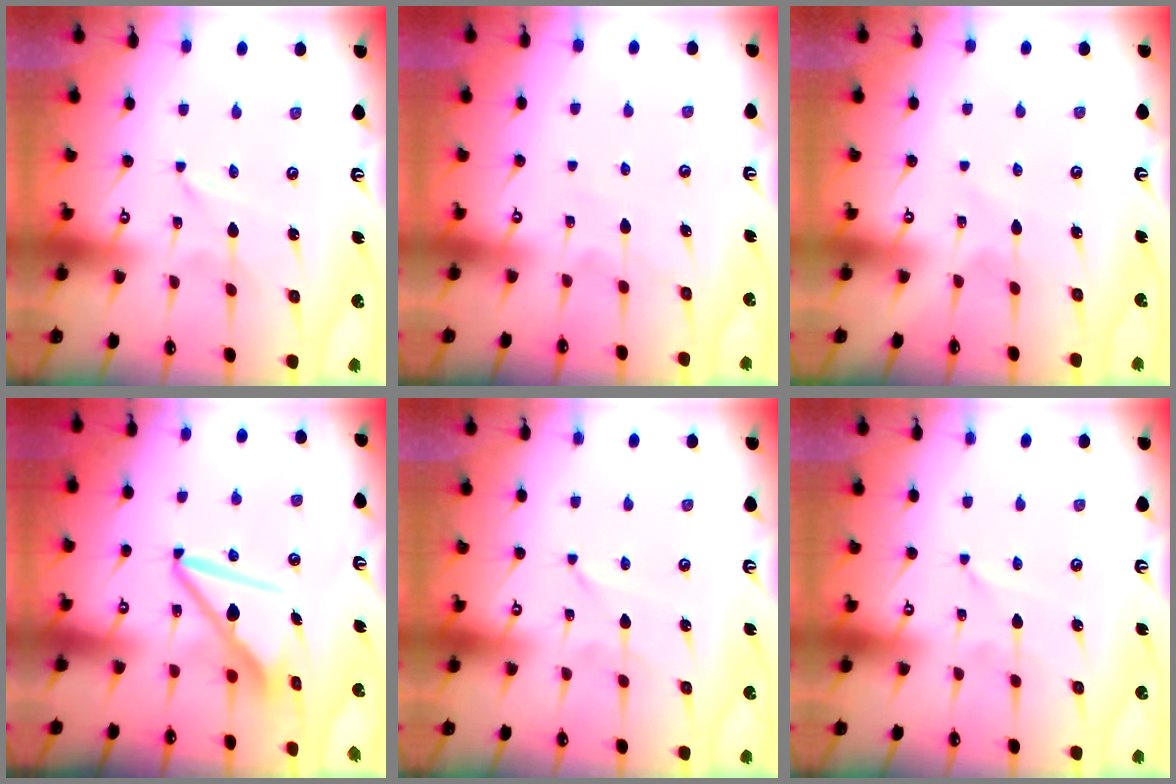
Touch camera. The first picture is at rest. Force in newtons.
{"total": 6.0, "press": 5.9, "slide": 0.8}
{"total": 5.0, "press": 4.9, "slide": 0.5}
{"total": 10.7, "press": 10.7, "slide": 1.2}
{"total": 0.0}
{"total": 0.0}